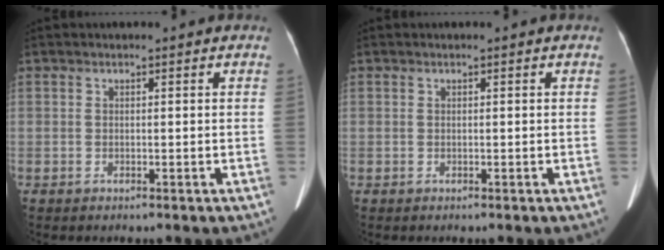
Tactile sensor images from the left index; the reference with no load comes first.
{"total": 0.0}